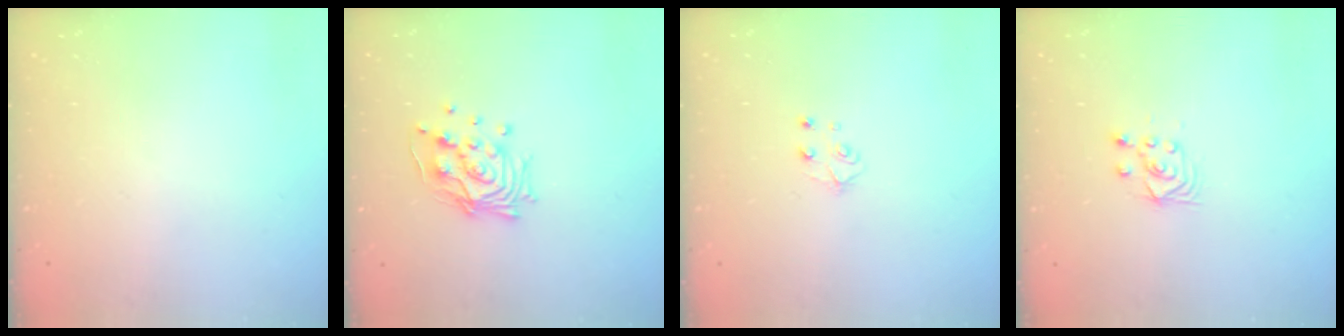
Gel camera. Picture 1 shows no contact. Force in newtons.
{"total": 12.9, "press": 12.8, "slide": 1.1}
{"total": 4.1, "press": 4.0, "slide": 0.5}
{"total": 3.5, "press": 3.2, "slide": 1.4}